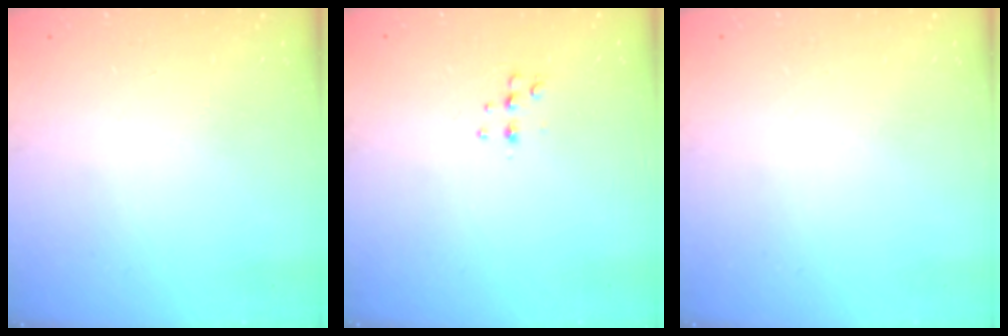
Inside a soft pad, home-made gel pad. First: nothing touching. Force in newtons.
{"total": 5.3, "press": 5.2, "slide": 0.8}
{"total": 0.0}